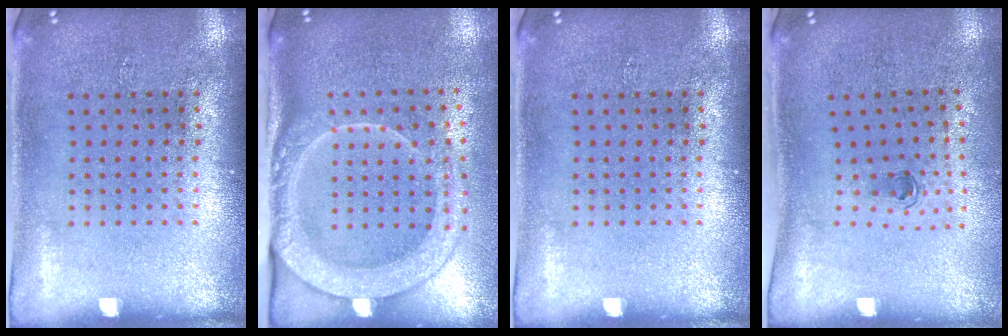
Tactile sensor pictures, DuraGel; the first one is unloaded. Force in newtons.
{"total": 2.5, "press": 1.9, "slide": 1.6}
{"total": 0.0}
{"total": 0.6, "press": 0.3, "slide": 0.5}